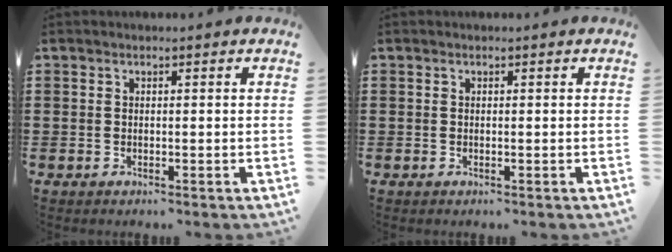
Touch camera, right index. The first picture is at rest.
{"total": 0.0}